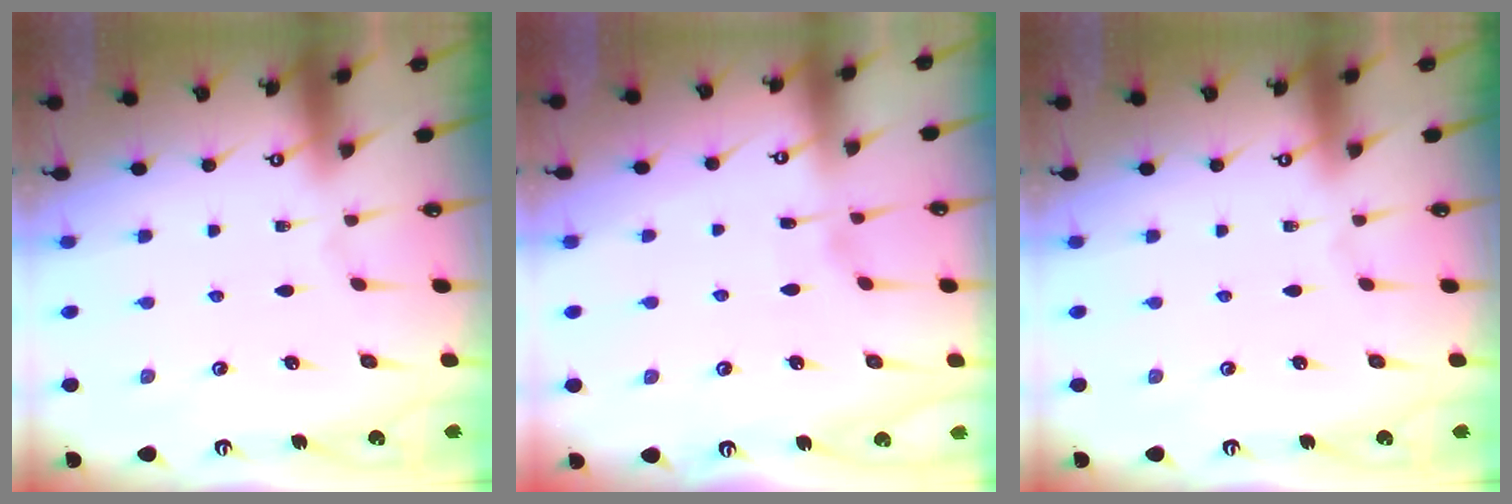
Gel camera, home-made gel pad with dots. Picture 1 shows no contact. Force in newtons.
{"total": 2.8, "press": 2.8, "slide": 0.4}
{"total": 0.0}